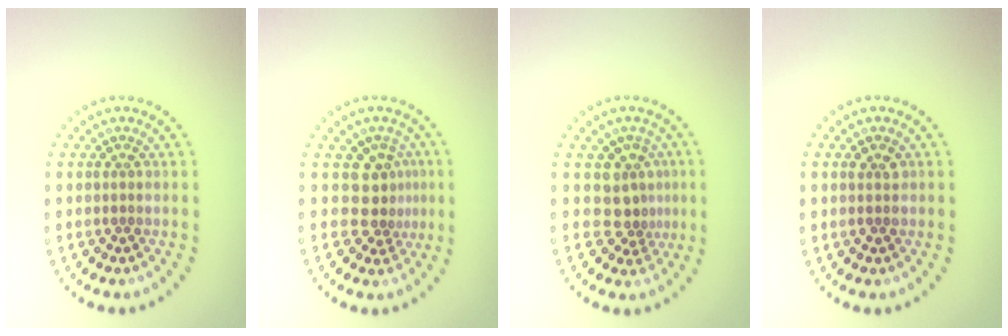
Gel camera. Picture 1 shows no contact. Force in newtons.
{"total": 2.9, "press": 2.1, "slide": 2.0}
{"total": 3.0, "press": 2.3, "slide": 1.9}
{"total": 1.4, "press": 1.4, "slide": 0.3}